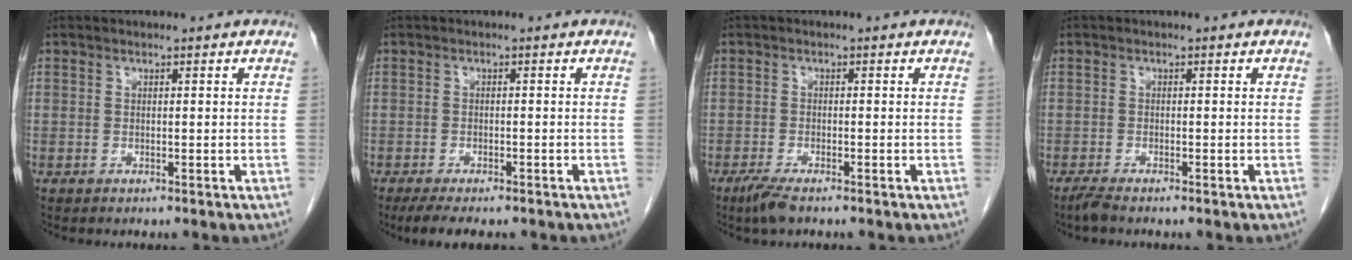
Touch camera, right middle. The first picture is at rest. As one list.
[{"total": 6.1, "force": [-4.9, 1.8, 3.3], "torque": [-0.048, -0.011, -0.070]}, {"total": 3.2, "force": [-2.3, 0.5, 2.1], "torque": [-0.048, -0.008, -0.045]}, {"total": 1.5, "force": [-1.3, 0.0, 0.8], "torque": [-0.027, -0.006, -0.028]}]